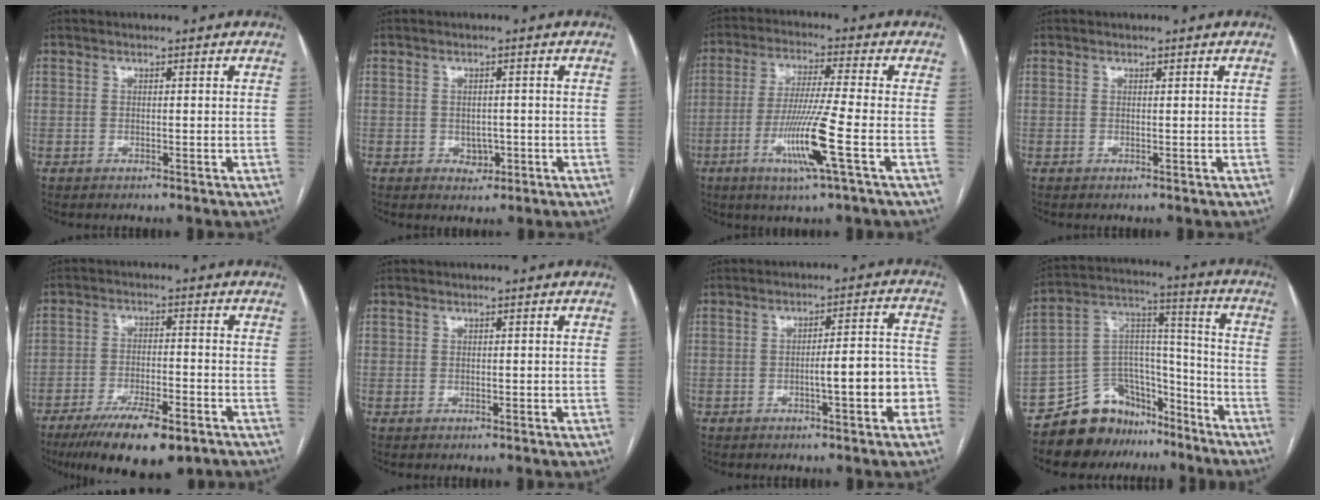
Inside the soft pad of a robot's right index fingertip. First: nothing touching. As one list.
[{"total": 2.3, "force": [-0.7, 1.8, 1.3], "torque": [-0.013, 0.003, -0.002]}, {"total": 10.8, "force": [-3.7, -1.1, 10.0], "torque": [-0.197, -0.020, -0.073]}, {"total": 0.0}, {"total": 12.1, "force": [-8.1, 3.2, 8.4], "torque": [-0.138, -0.018, -0.129]}, {"total": 0.6, "force": [0.1, 0.5, 0.4], "torque": [-0.008, 0.003, 0.004]}, {"total": 7.7, "force": [-2.4, 1.5, 7.2], "torque": [-0.091, 0.028, -0.029]}, {"total": 14.2, "force": [-11.6, 7.5, 3.4], "torque": [-0.047, 0.082, -0.195]}]